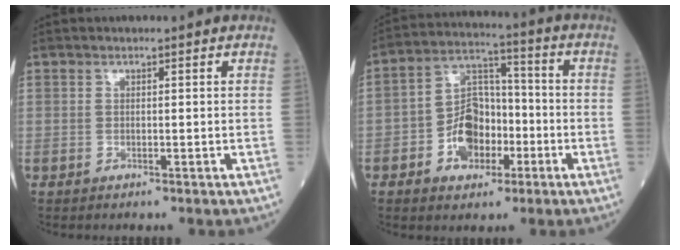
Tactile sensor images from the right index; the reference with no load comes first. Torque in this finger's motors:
{"motor_torque": [0.33, -0.23, 0.41, 0.12]}